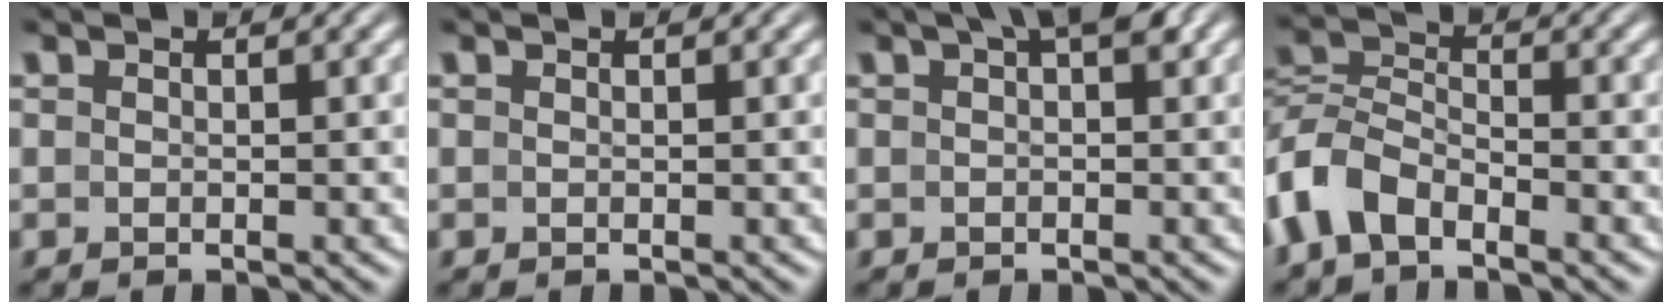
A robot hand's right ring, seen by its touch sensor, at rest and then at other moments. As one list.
[{"total": 0.0}, {"total": 2.8, "force": [1.5, 0.6, 2.3], "torque": [-0.032, 0.006, 0.023]}, {"total": 5.6, "force": [-2.9, 4.1, 2.4], "torque": [-0.071, -0.017, -0.049]}]